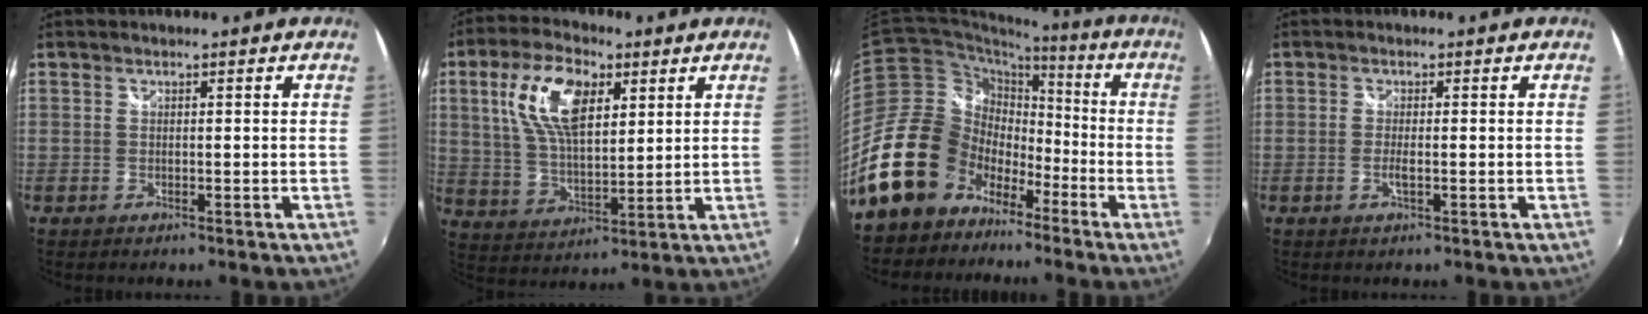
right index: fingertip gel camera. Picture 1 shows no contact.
{"total": 13.9, "force": [5.3, 6.7, 11.0], "torque": [-0.214, 0.019, 0.102]}
{"total": 20.8, "force": [-11.6, 15.2, 8.4], "torque": [-0.191, 0.034, -0.193]}
{"total": 2.0, "force": [-0.5, 0.3, 1.9], "torque": [-0.038, -0.004, -0.010]}